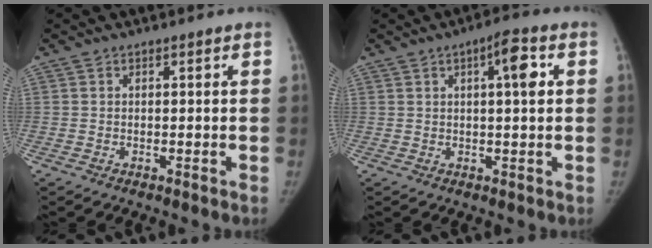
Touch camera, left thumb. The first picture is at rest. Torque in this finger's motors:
{"motor_torque": [0.28, 0.19, 0.86, -0.46, 0.17]}